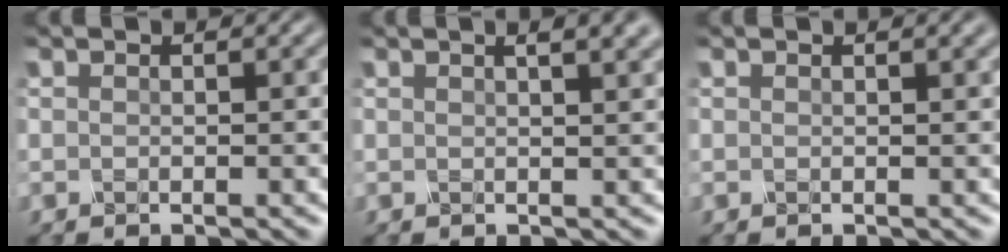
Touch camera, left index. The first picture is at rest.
{"total": 5.3, "force": [2.8, 2.3, 3.9], "torque": [-0.017, 0.029, 0.003]}
{"total": 1.4, "force": [0.9, 0.4, 1.0], "torque": [-0.009, 0.003, 0.011]}